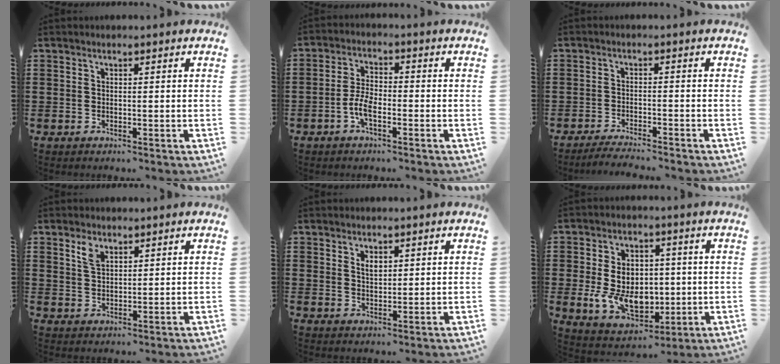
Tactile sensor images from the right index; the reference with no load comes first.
{"total": 4.7, "force": [-1.9, 1.9, 3.8], "torque": [-0.094, -0.002, -0.042]}
{"total": 2.5, "force": [-2.4, -0.3, 0.5], "torque": [-0.011, -0.002, -0.049]}
{"total": 3.2, "force": [2.0, 1.6, 1.9], "torque": [-0.044, 0.006, 0.037]}
{"total": 2.0, "force": [1.1, 1.1, 1.2], "torque": [-0.027, 0.004, 0.020]}
{"total": 9.4, "force": [-0.4, 7.0, 6.4], "torque": [-0.134, 0.002, -0.012]}